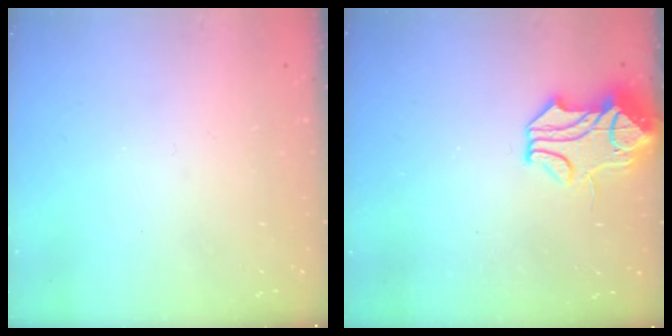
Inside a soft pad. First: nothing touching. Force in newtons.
{"total": 2.2, "press": 1.6, "slide": 1.5}